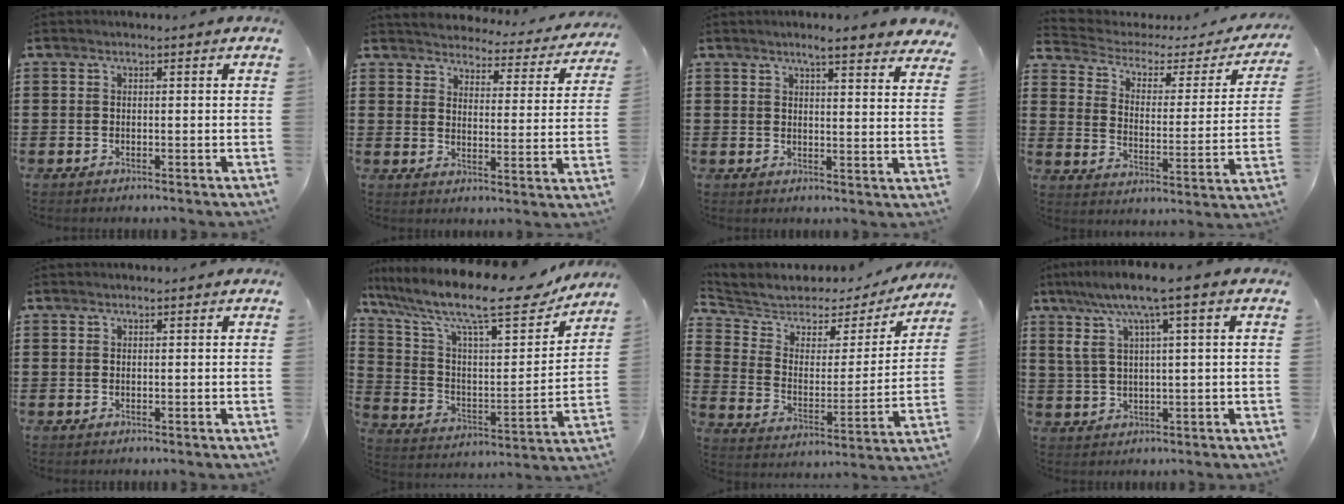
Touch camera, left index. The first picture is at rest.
{"total": 3.7, "force": [3.7, 0.2, 0.0], "torque": [-0.016, -0.036, 0.058]}
{"total": 4.2, "force": [3.7, -0.3, 2.0], "torque": [-0.050, -0.009, 0.064]}
{"total": 2.9, "force": [1.7, 1.8, 1.5], "torque": [-0.048, -0.013, 0.018]}
{"total": 0.5, "force": [0.5, 0.1, 0.1], "torque": [-0.003, 0.000, 0.011]}
{"total": 14.1, "force": [10.8, 2.7, 8.7], "torque": [-0.182, -0.071, 0.174]}
{"total": 4.8, "force": [4.3, 2.1, 0.5], "torque": [-0.049, -0.034, 0.067]}
{"total": 7.1, "force": [3.4, 0.6, 6.2], "torque": [-0.141, -0.005, 0.050]}